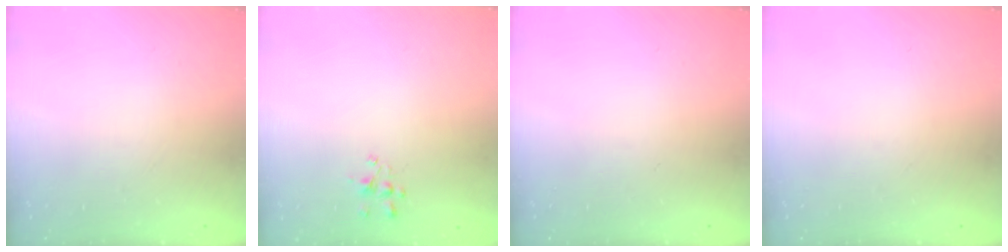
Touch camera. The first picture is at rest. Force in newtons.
{"total": 1.6, "press": 1.5, "slide": 0.5}
{"total": 0.0}
{"total": 0.0}